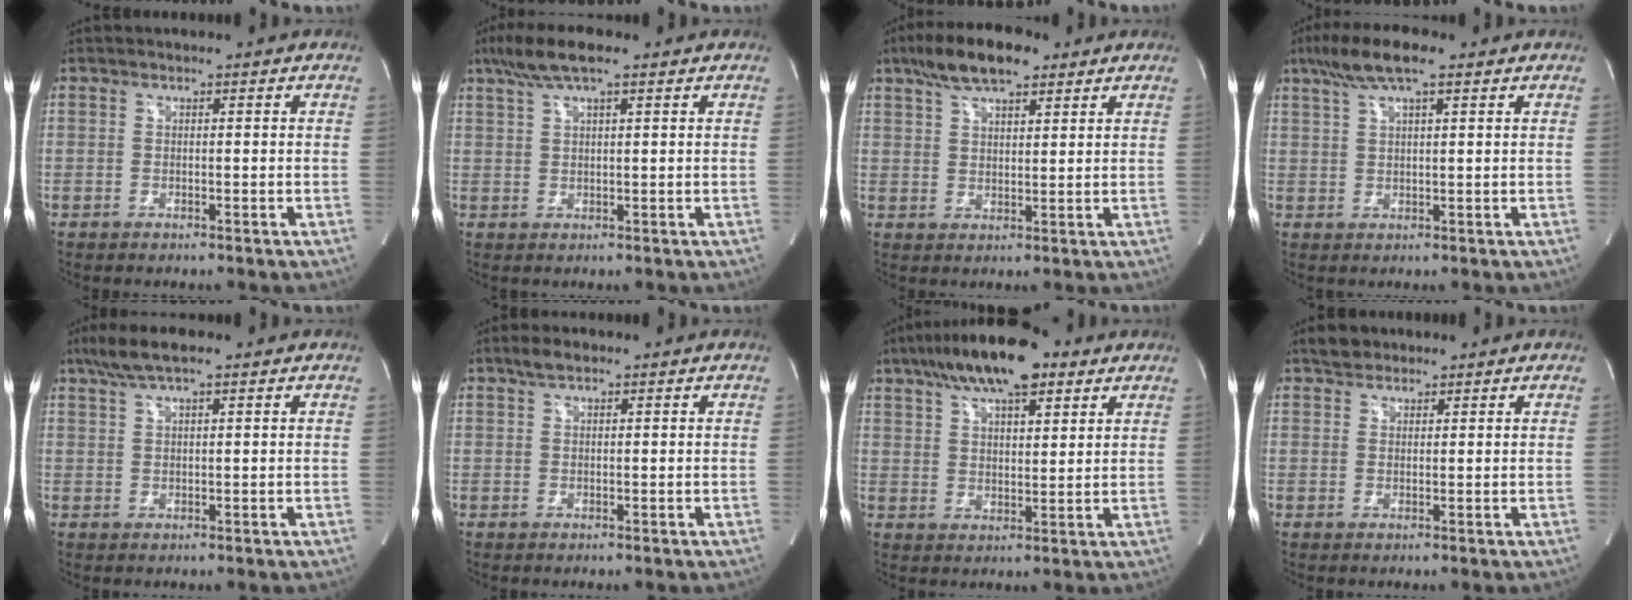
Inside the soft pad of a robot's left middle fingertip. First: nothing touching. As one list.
[{"total": 6.8, "force": [4.6, 1.2, 4.9], "torque": [-0.101, 0.025, 0.082]}, {"total": 9.2, "force": [6.3, 3.1, 6.0], "torque": [-0.112, 0.021, 0.108]}, {"total": 7.6, "force": [4.9, 1.3, 5.6], "torque": [-0.115, 0.024, 0.087]}, {"total": 5.8, "force": [4.1, 0.9, 3.9], "torque": [-0.083, 0.024, 0.076]}, {"total": 2.3, "force": [1.6, 0.8, 1.4], "torque": [-0.031, 0.012, 0.031]}, {"total": 14.5, "force": [9.3, 4.5, 10.1], "torque": [-0.186, 0.032, 0.159]}, {"total": 2.7, "force": [2.2, 1.4, 0.6], "torque": [-0.013, 0.013, 0.037]}]